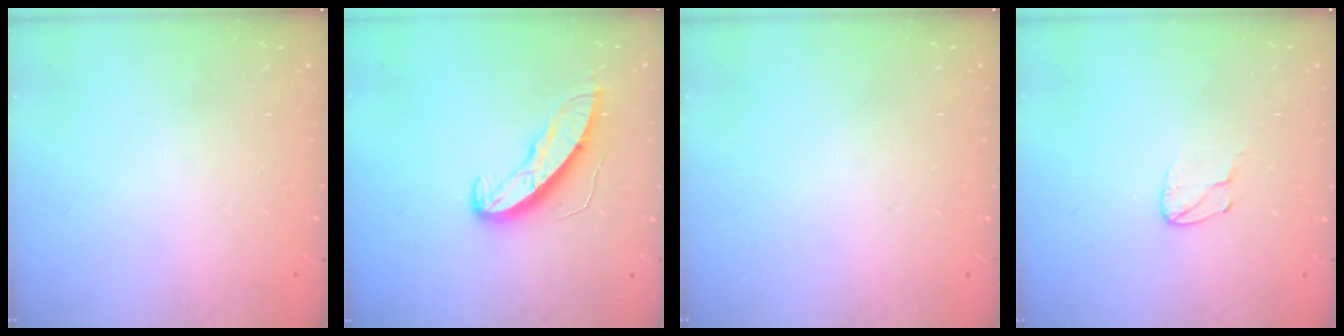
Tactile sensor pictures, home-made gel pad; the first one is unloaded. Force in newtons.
{"total": 10.5, "press": 10.5, "slide": 0.5}
{"total": 0.0}
{"total": 2.7, "press": 2.7, "slide": 0.2}